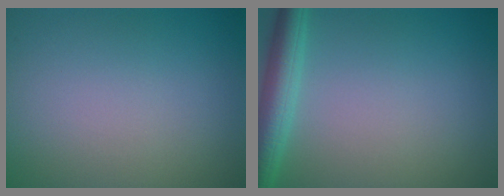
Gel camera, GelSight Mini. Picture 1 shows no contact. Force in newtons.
{"total": 3.9, "press": 3.9, "slide": 0.1}